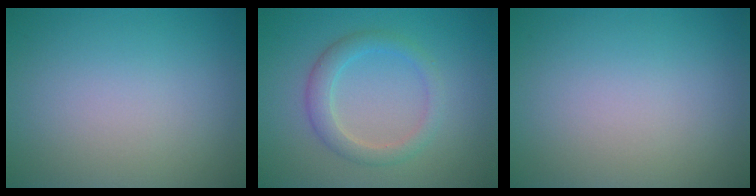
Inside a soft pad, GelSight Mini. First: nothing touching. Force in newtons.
{"total": 2.8, "press": 2.8, "slide": 0.3}
{"total": 0.0}